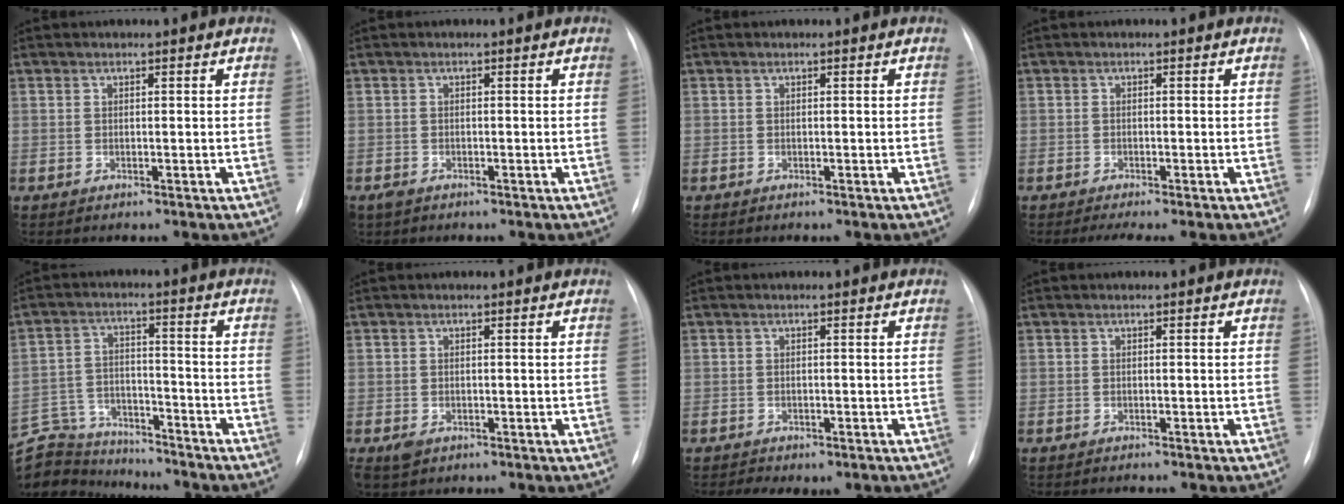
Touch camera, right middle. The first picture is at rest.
{"total": 1.0, "force": [-0.7, 0.7, 0.1], "torque": [-0.004, 0.002, -0.010]}
{"total": 0.0}
{"total": 2.4, "force": [-1.9, 0.3, 1.5], "torque": [-0.027, -0.007, -0.030]}
{"total": 15.5, "force": [-14.6, 4.1, 3.0], "torque": [-0.071, 0.033, -0.226]}
{"total": 2.0, "force": [-1.0, 1.4, 1.0], "torque": [-0.017, 0.000, -0.008]}
{"total": 3.9, "force": [-2.9, 1.8, 1.8], "torque": [-0.025, 0.002, -0.031]}
{"total": 1.1, "force": [-1.1, 0.1, 0.4], "torque": [-0.007, -0.003, -0.014]}